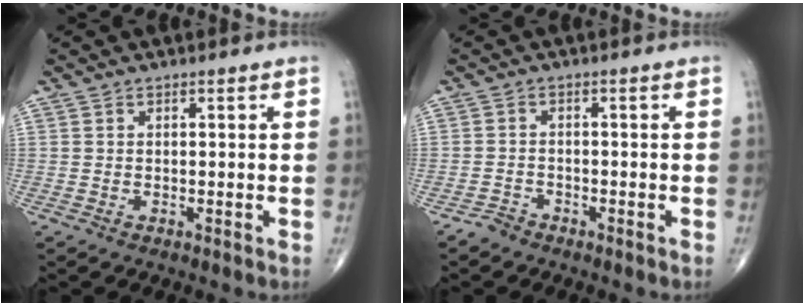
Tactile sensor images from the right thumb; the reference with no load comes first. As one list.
[{"total": 1.9, "force": [-1.7, 1.0, 0.1], "torque": [-0.004, 0.004, -0.033]}]